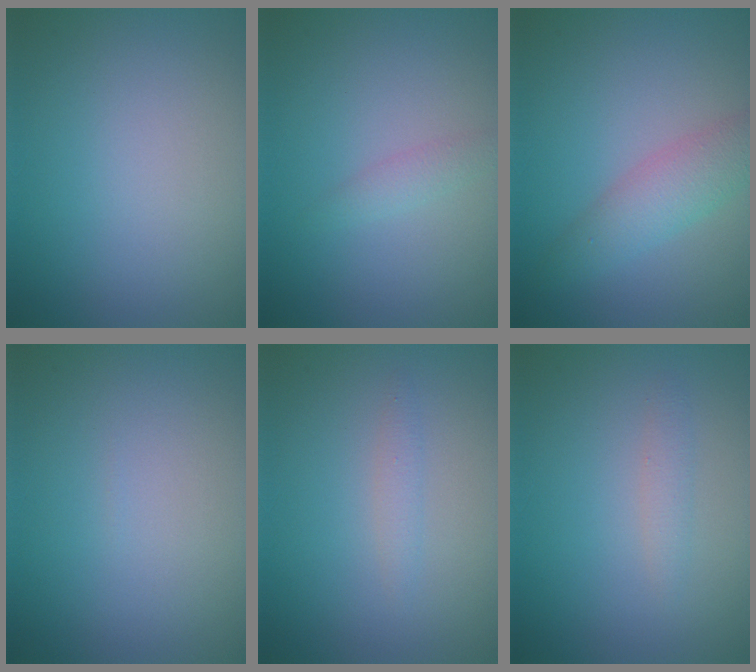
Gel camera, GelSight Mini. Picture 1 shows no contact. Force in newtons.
{"total": 1.2, "press": 1.2, "slide": 0.0}
{"total": 3.3, "press": 3.3, "slide": 0.1}
{"total": 0.0}
{"total": 1.0, "press": 1.0, "slide": 0.0}
{"total": 1.0, "press": 1.0, "slide": 0.0}